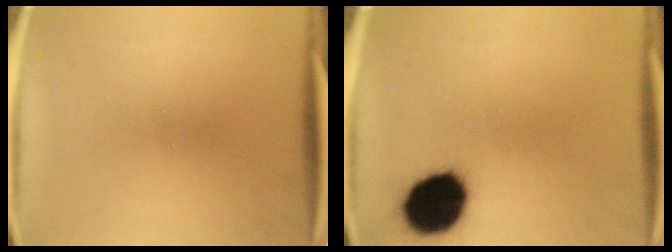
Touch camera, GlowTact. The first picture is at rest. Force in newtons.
{"total": 16.7}